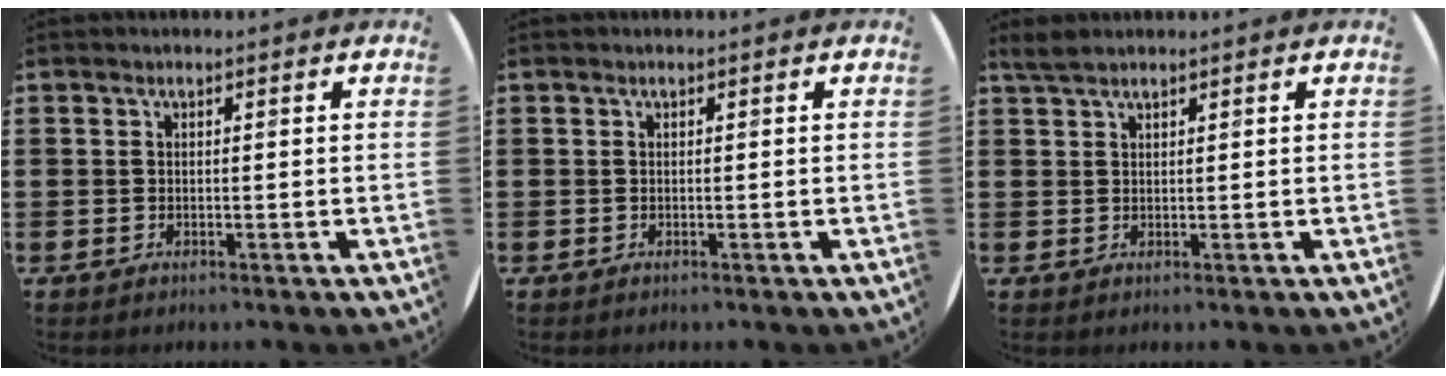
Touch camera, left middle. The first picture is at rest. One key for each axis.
{"total": 0.0}
{"total": 1.8, "fx": 1.6, "fy": 0.3, "fz": 0.8, "tx": -0.018, "ty": 0.003, "tz": 0.030}